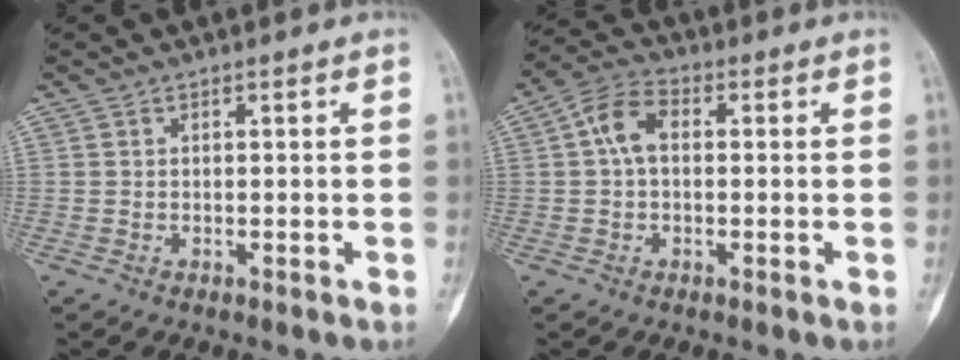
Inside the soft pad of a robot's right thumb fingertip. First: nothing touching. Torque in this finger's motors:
{"motor_torque": [0.58, 0.54, 0.22, -0.30, 0.18]}